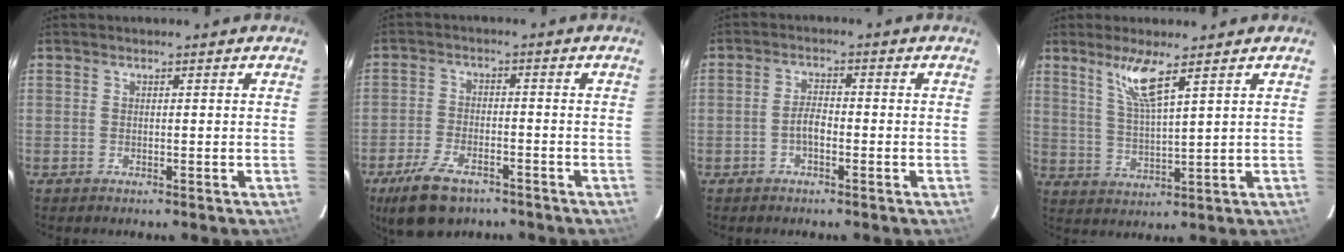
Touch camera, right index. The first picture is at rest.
{"total": 10.0, "force": [-6.8, 4.9, 5.5], "torque": [-0.138, -0.010, -0.123]}
{"total": 2.8, "force": [-1.3, 1.2, 2.1], "torque": [-0.046, 0.007, -0.025]}
{"total": 6.9, "force": [4.4, 0.1, 5.3], "torque": [-0.105, -0.007, 0.091]}